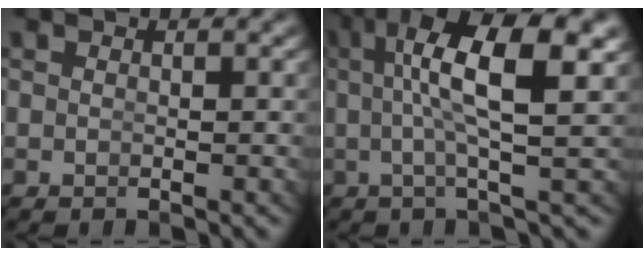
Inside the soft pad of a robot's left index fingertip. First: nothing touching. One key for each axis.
{"total": 8.8, "fx": 2.6, "fy": 2.6, "fz": 8.0, "tx": -0.142, "ty": 0.010, "tz": 0.037}